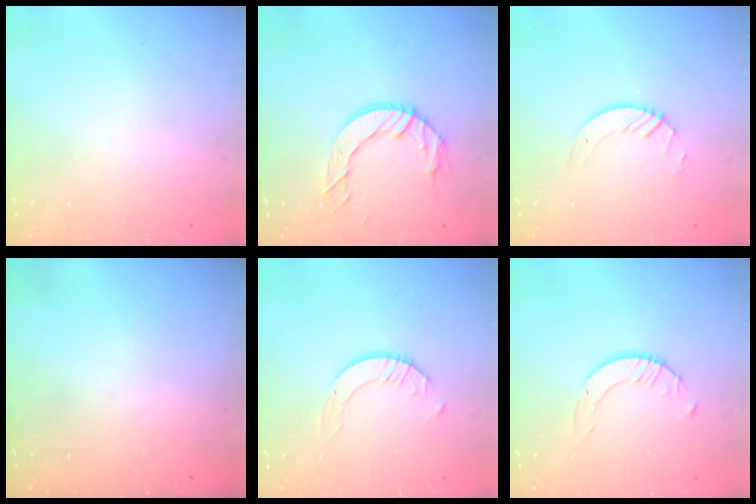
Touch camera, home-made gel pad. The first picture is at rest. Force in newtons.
{"total": 9.1, "press": 9.1, "slide": 0.5}
{"total": 3.8, "press": 3.8, "slide": 0.3}
{"total": 0.0}
{"total": 2.7, "press": 2.7, "slide": 0.2}
{"total": 2.7, "press": 2.7, "slide": 0.2}